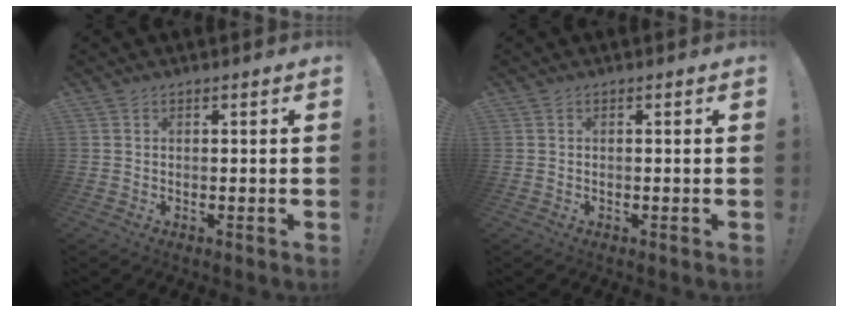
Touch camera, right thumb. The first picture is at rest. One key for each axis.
{"total": 0.0}